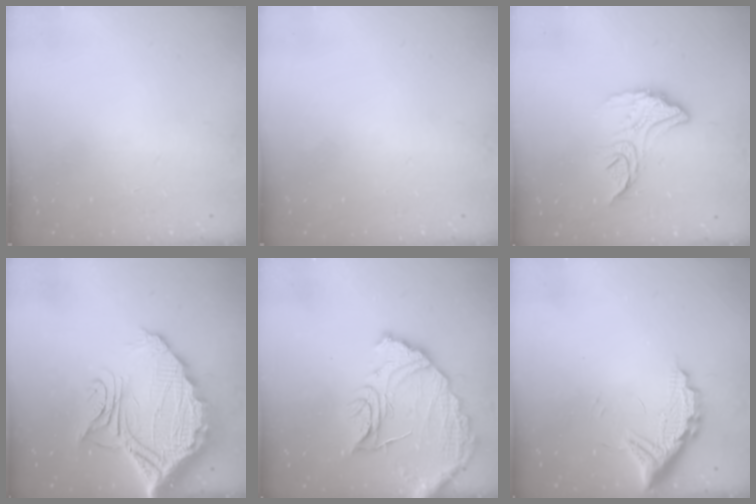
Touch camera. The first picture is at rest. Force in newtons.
{"total": 0.0}
{"total": 12.4, "press": 12.4, "slide": 0.7}
{"total": 23.3, "press": 23.3, "slide": 1.9}
{"total": 14.9, "press": 14.8, "slide": 1.2}
{"total": 10.9, "press": 10.8, "slide": 0.8}